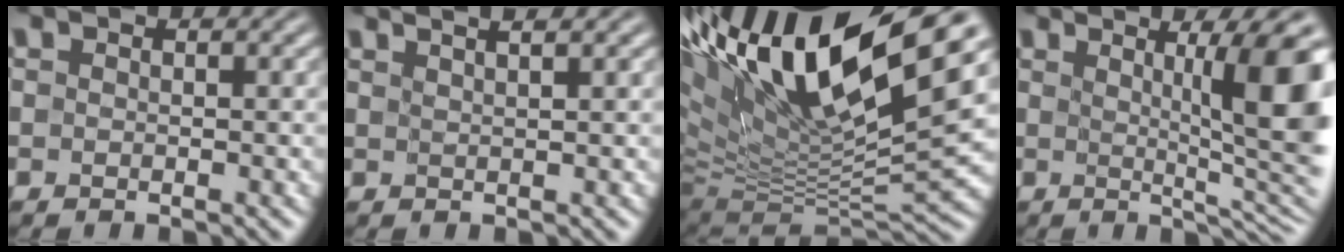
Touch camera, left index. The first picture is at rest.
{"total": 4.2, "force": [2.9, 1.4, 2.7], "torque": [-0.019, 0.037, 0.009]}
{"total": 17.9, "force": [8.3, 5.2, 15.0], "torque": [-0.269, 0.036, 0.148]}
{"total": 10.9, "force": [2.3, 2.0, 10.5], "torque": [-0.114, 0.004, 0.036]}